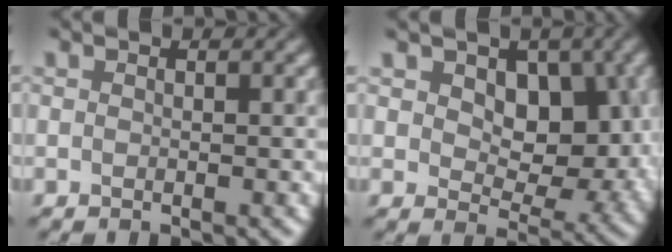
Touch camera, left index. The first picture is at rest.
{"total": 8.0, "force": [1.7, 5.4, 5.6], "torque": [-0.071, -0.005, 0.028]}